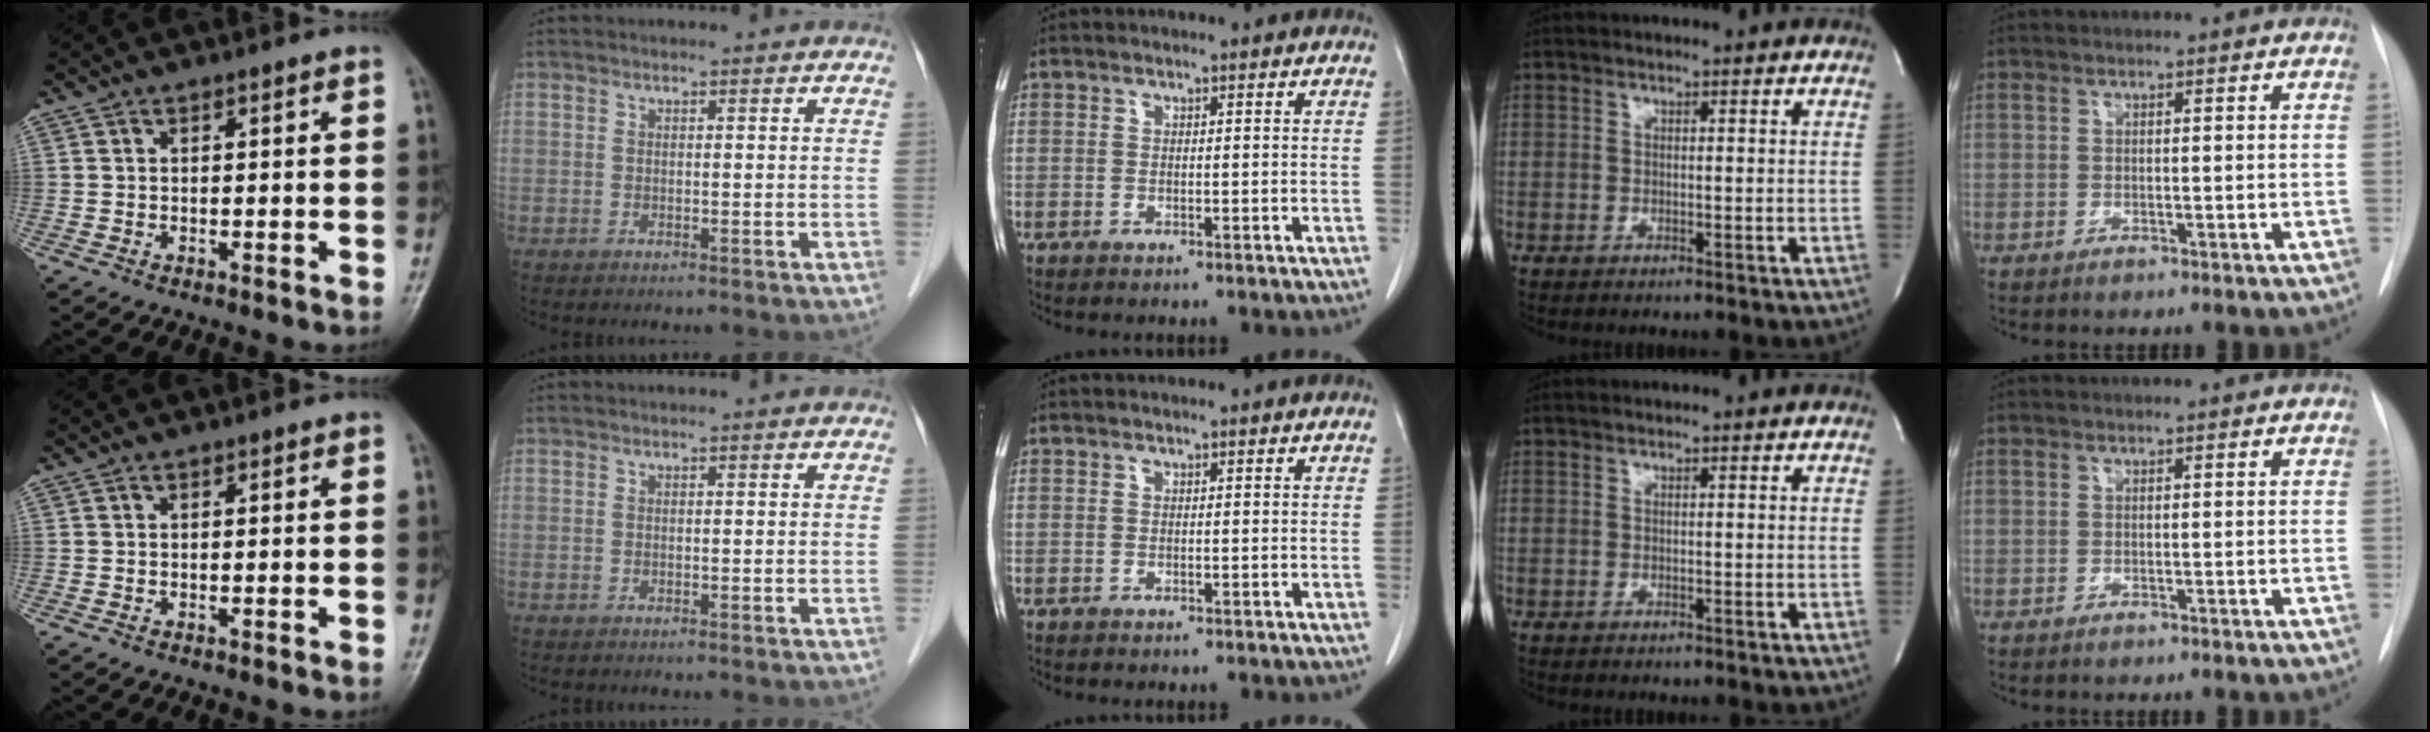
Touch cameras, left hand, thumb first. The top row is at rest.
{}